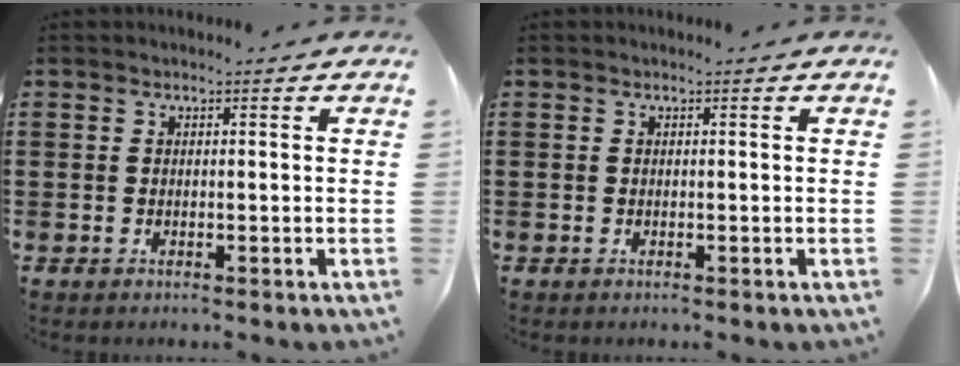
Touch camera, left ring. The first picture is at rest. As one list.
[{"total": 0.0}]